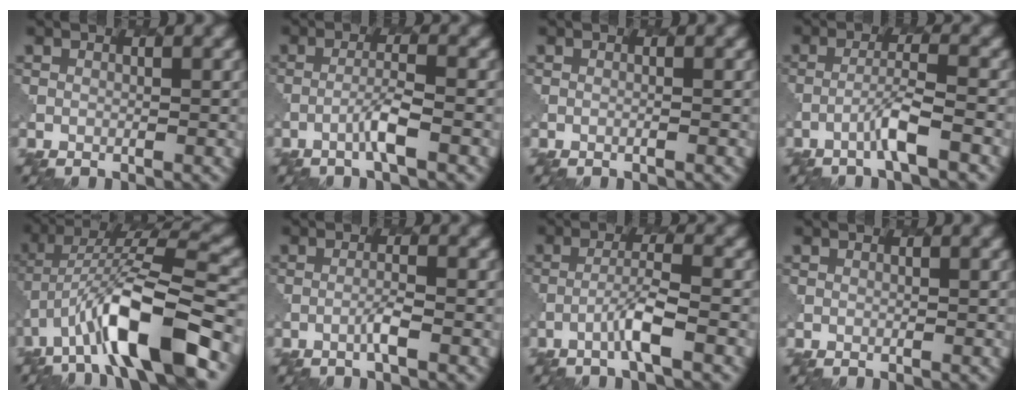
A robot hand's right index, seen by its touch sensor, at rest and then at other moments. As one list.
[{"total": 2.1, "force": [-0.9, -0.1, 1.9], "torque": [-0.037, 0.009, -0.025]}, {"total": 0.0}, {"total": 2.8, "force": [-1.5, 0.0, 2.4], "torque": [-0.044, 0.011, -0.037]}, {"total": 11.7, "force": [-5.2, 3.5, 9.8], "torque": [-0.177, 0.016, -0.089]}, {"total": 1.2, "force": [-0.5, -0.1, 1.1], "torque": [-0.019, 0.007, -0.013]}, {"total": 2.7, "force": [-1.3, 0.0, 2.4], "torque": [-0.047, 0.012, -0.033]}, {"total": 0.0}]